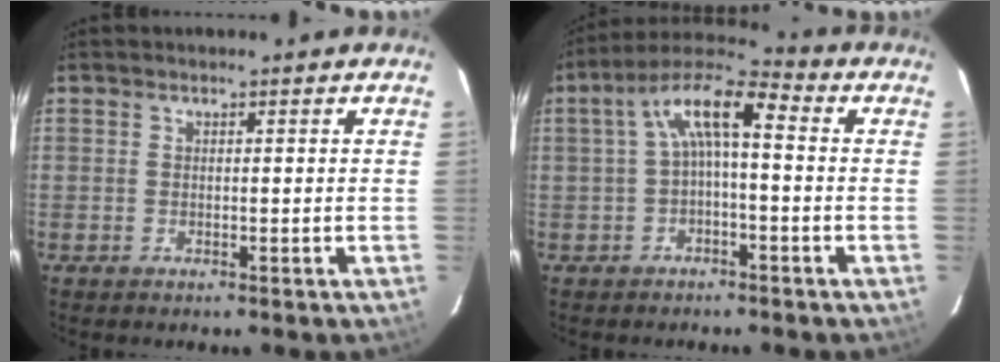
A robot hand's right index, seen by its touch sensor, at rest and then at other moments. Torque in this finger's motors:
{"motor_torque": [0.74, -0.33, 0.74, 0.18]}